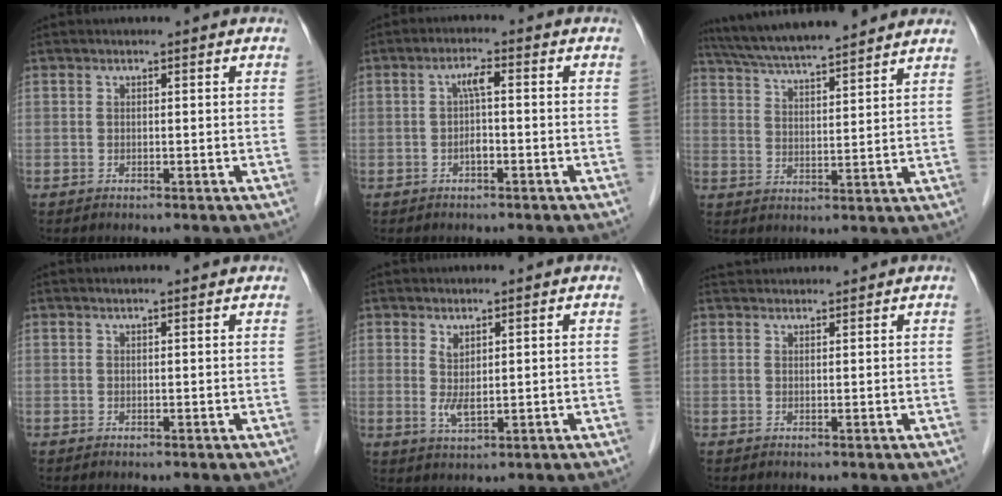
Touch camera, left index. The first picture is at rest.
{"total": 3.0, "force": [-0.5, 0.7, 2.8], "torque": [-0.053, 0.015, -0.008]}
{"total": 16.2, "force": [14.3, 1.5, 7.4], "torque": [-0.129, 0.033, 0.223]}
{"total": 2.9, "force": [2.6, 0.5, 1.1], "torque": [-0.017, 0.016, 0.029]}
{"total": 2.7, "force": [0.8, 0.9, 2.5], "torque": [-0.054, -0.002, 0.024]}
{"total": 4.1, "force": [4.0, 0.5, 0.7], "torque": [-0.011, 0.038, 0.063]}